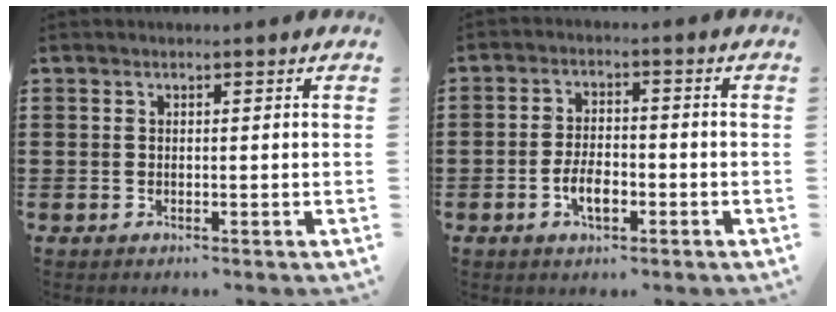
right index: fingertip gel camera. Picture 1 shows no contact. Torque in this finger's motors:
{"motor_torque": [1.07, 1.07, 0.22, 0.04]}